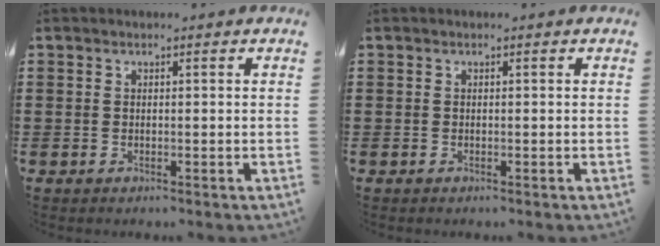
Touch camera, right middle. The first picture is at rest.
{"total": 0.0}